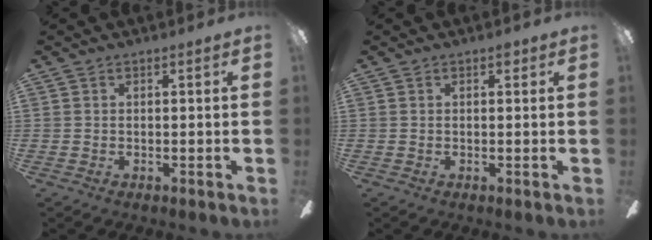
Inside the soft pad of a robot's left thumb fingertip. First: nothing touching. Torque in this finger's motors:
{"motor_torque": [0.12, -0.03, 0.13, 0.15, 0.00]}